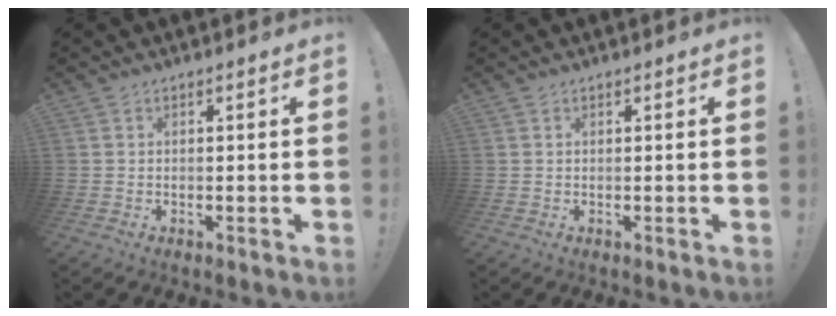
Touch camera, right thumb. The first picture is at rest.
{"total": 0.0}